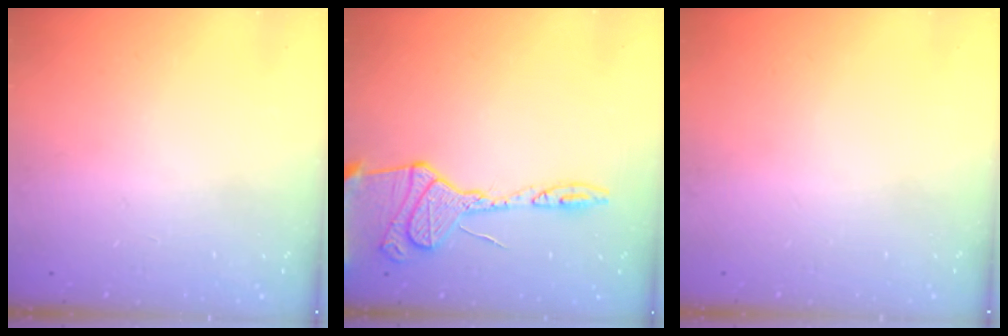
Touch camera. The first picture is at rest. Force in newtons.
{"total": 19.2, "press": 16.4, "slide": 9.9}
{"total": 0.0}